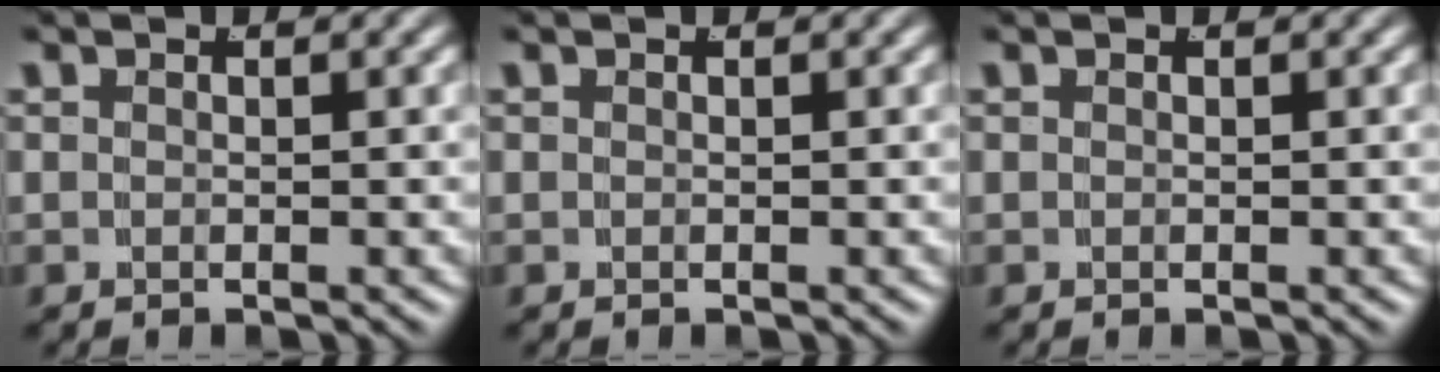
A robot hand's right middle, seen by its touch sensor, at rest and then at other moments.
{"total": 0.0}
{"total": 0.0}